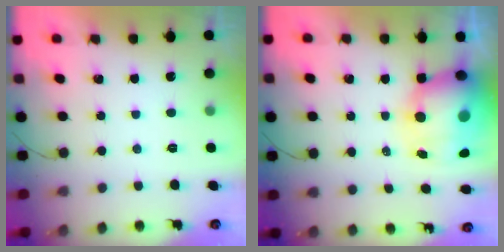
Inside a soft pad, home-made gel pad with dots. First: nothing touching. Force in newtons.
{"total": 16.0, "press": 15.4, "slide": 4.1}